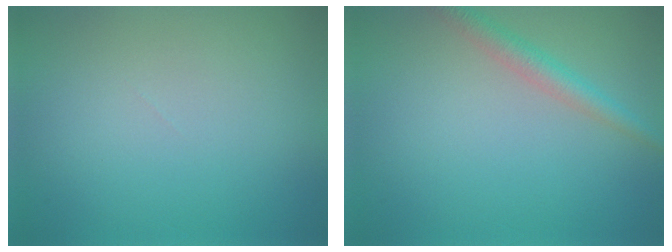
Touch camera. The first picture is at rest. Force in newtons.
{"total": 2.4, "press": 2.4, "slide": 0.1}